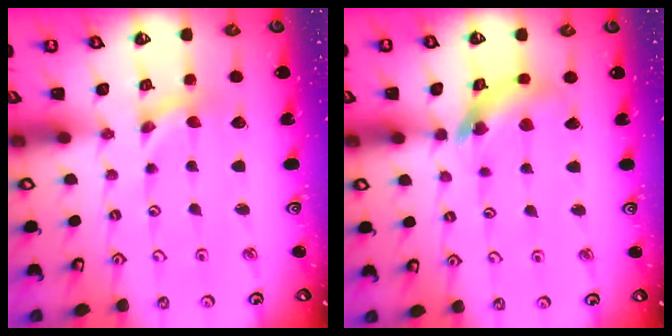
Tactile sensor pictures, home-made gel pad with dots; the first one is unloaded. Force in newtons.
{"total": 11.5, "press": 11.4, "slide": 1.1}